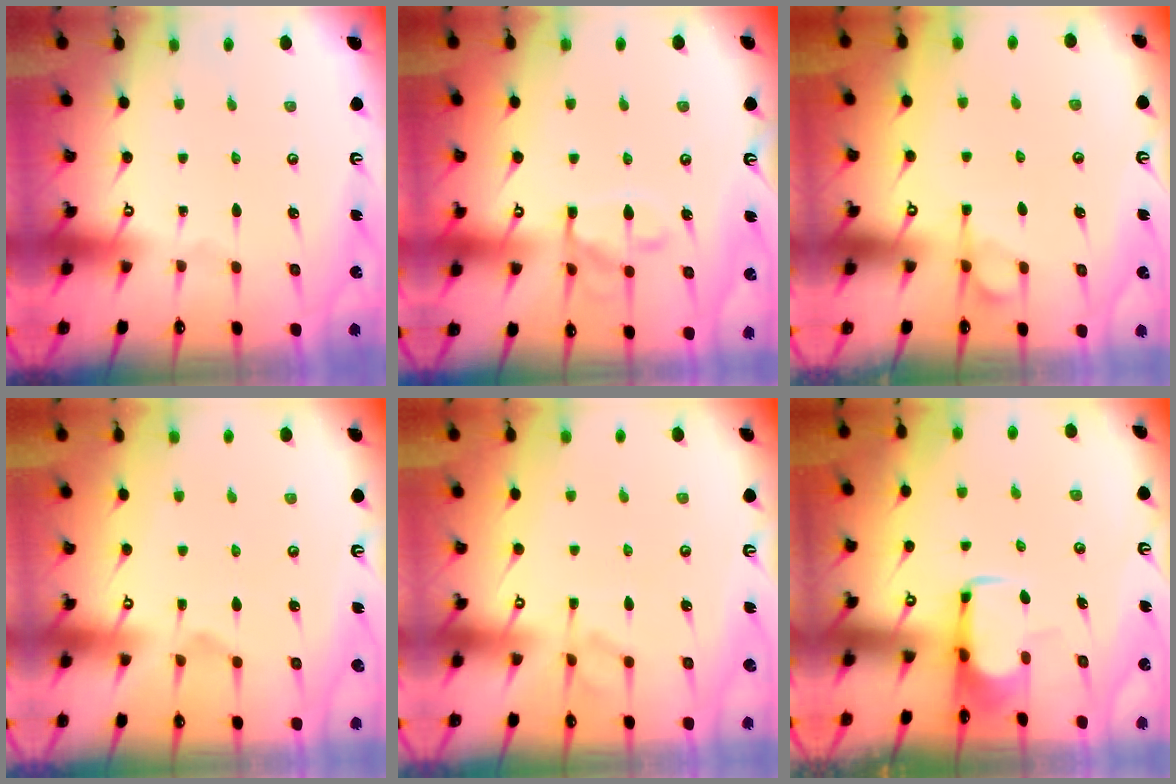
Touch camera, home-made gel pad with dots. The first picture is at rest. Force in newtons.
{"total": 12.9, "press": 12.8, "slide": 1.4}
{"total": 1.1, "press": 0.1, "slide": 1.1}
{"total": 1.7, "press": 1.0, "slide": 1.4}
{"total": 5.0, "press": 4.8, "slide": 1.3}
{"total": 1.9, "press": 1.9, "slide": 0.4}